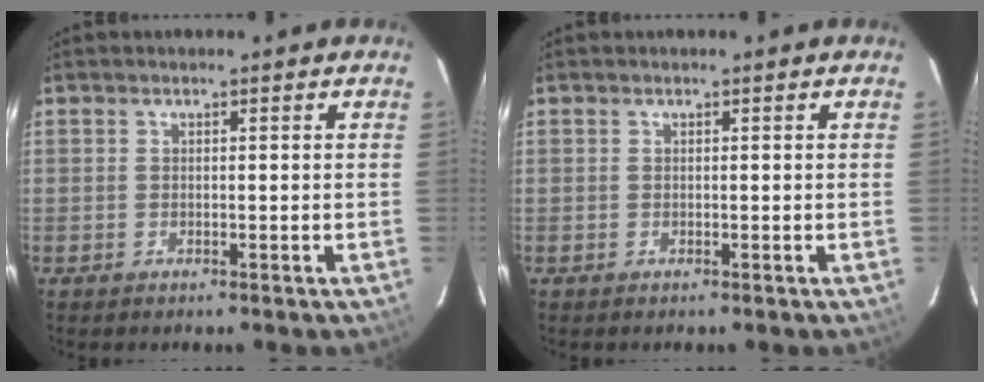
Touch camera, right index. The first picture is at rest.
{"total": 0.0}